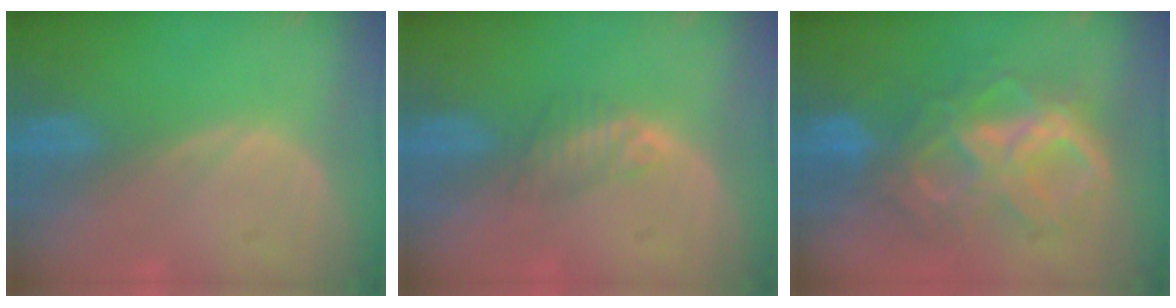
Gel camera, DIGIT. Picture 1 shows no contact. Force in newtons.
{"total": 2.3, "press": 2.1, "slide": 0.8}
{"total": 9.9, "press": 9.8, "slide": 1.3}